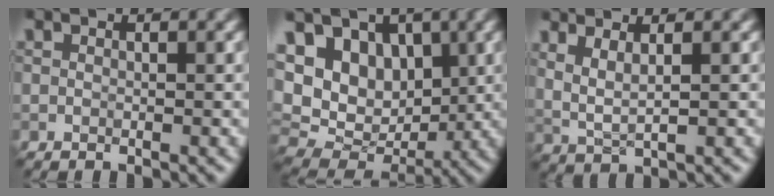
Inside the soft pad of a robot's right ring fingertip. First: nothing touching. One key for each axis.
{"total": 12.4, "fx": 3.6, "fy": 9.2, "fz": 7.5, "tx": -0.139, "ty": 0.025, "tz": 0.055}
{"total": 2.7, "fx": 1.2, "fy": 0.7, "fz": 2.3, "tx": -0.046, "ty": -0.002, "tz": 0.025}